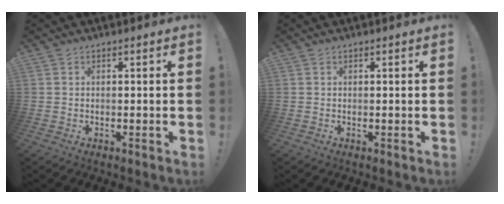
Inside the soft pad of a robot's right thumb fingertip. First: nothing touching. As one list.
[{"total": 0.0}]